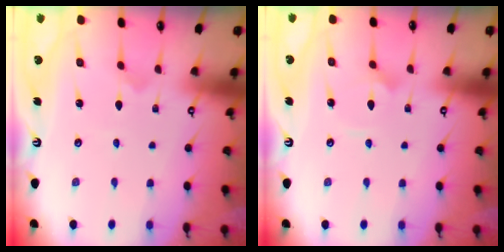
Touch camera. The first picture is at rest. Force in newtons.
{"total": 2.5, "press": 2.5, "slide": 0.1}